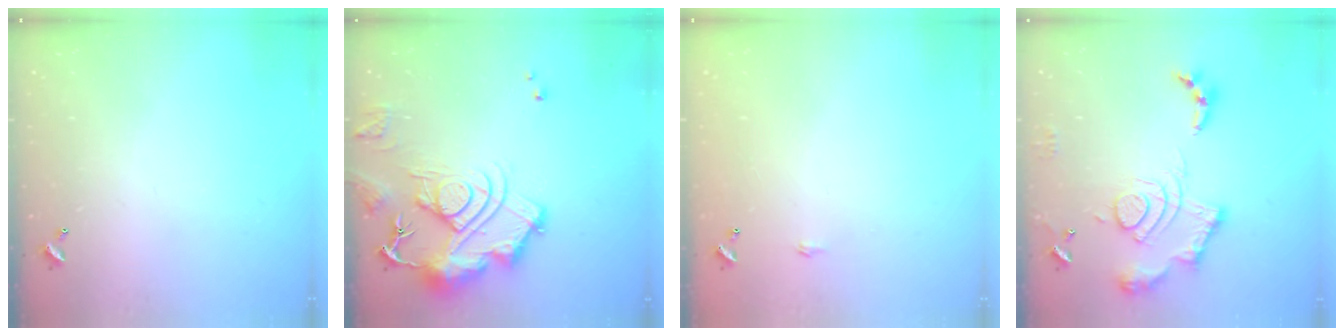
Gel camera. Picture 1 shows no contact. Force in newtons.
{"total": 16.2, "press": 16.1, "slide": 1.7}
{"total": 0.6, "press": 0.6, "slide": 0.2}
{"total": 16.5, "press": 16.4, "slide": 1.7}